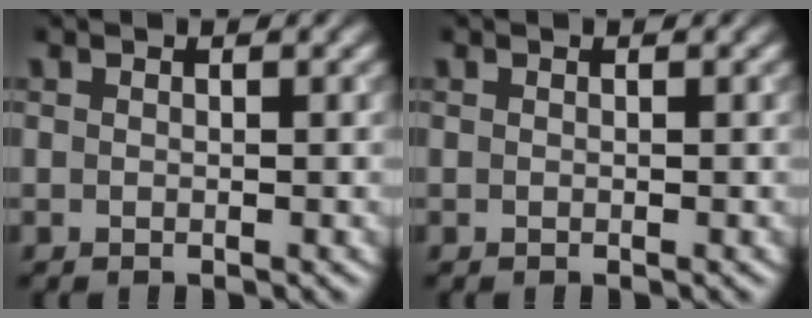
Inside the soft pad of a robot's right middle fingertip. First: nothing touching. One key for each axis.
{"total": 0.0}